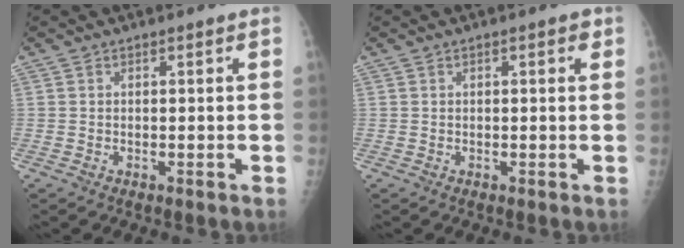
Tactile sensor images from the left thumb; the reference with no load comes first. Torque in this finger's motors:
{"motor_torque": [-0.17, -0.19, -0.16, -0.21, -0.01]}